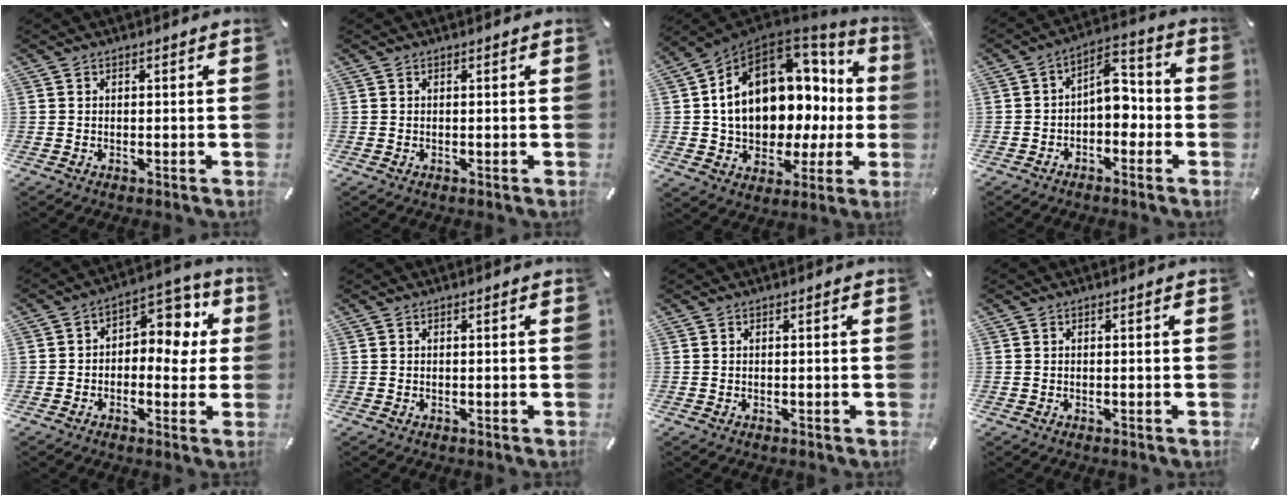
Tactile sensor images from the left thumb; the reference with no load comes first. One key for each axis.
{"total": 0.0}
{"total": 17.7, "fx": 3.3, "fy": 12.5, "fz": 12.1, "tx": -0.203, "ty": -0.029, "tz": 0.061}
{"total": 7.6, "fx": -1.5, "fy": 5.1, "fz": 5.4, "tx": -0.072, "ty": 0.010, "tz": -0.031}
{"total": 7.8, "fx": 1.1, "fy": 5.6, "fz": 5.3, "tx": -0.065, "ty": -0.011, "tz": 0.014}
{"total": 0.0}
{"total": 0.0}
{"total": 0.0}